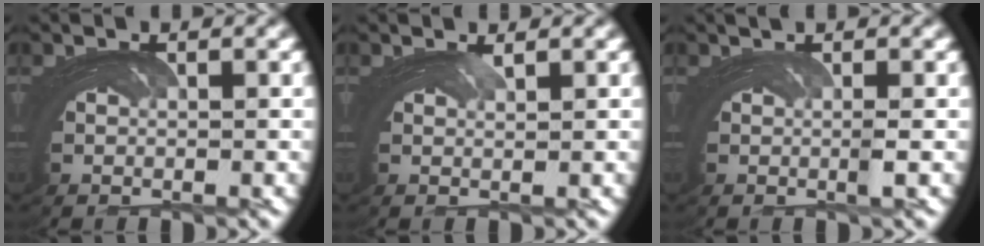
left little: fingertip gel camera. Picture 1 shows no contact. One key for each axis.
{"total": 2.2, "fx": 0.8, "fy": -1.6, "fz": -1.2, "tx": 0.032, "ty": 0.010, "tz": 0.009}
{"total": 1.6, "fx": 0.5, "fy": -1.4, "fz": -0.6, "tx": 0.015, "ty": 0.007, "tz": 0.001}